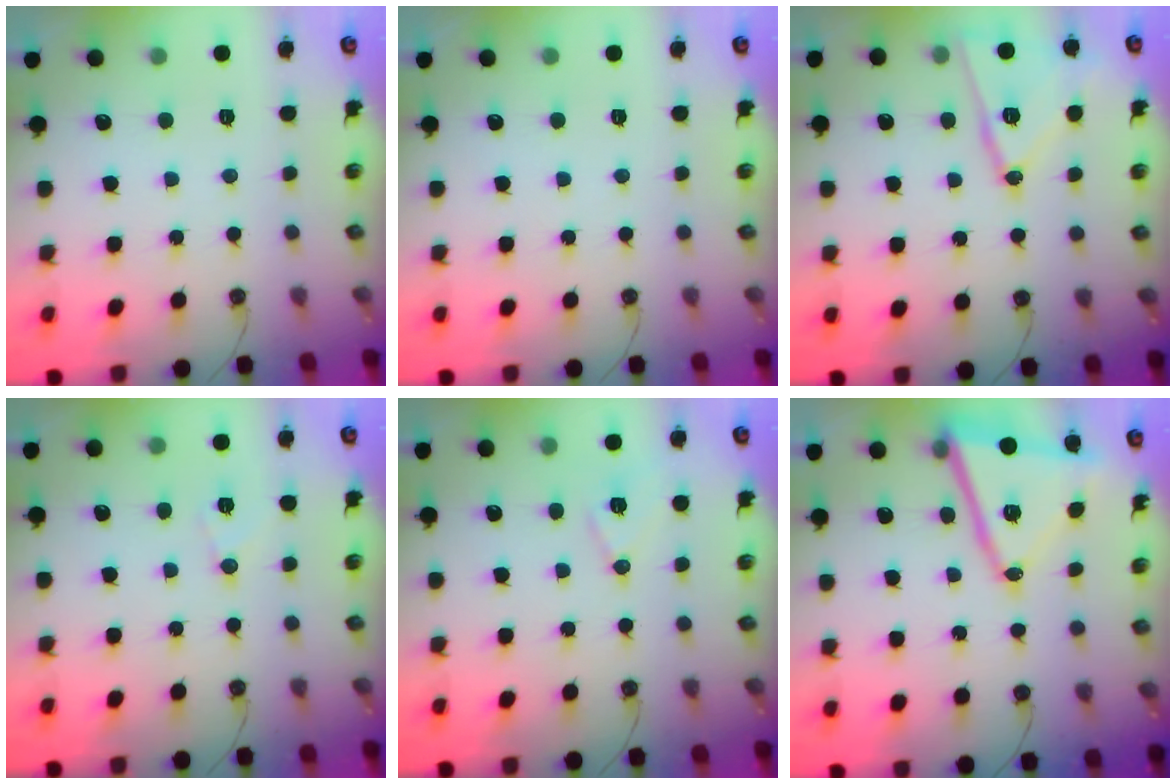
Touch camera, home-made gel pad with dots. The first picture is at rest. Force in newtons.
{"total": 0.0}
{"total": 14.2, "press": 14.2, "slide": 0.5}
{"total": 6.6, "press": 6.3, "slide": 1.7}
{"total": 8.6, "press": 7.9, "slide": 3.5}
{"total": 14.5, "press": 14.4, "slide": 2.0}